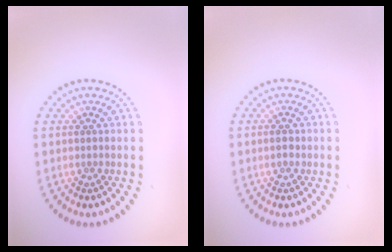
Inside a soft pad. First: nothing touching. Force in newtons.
{"total": 0.9, "press": 0.9, "slide": 0.2}